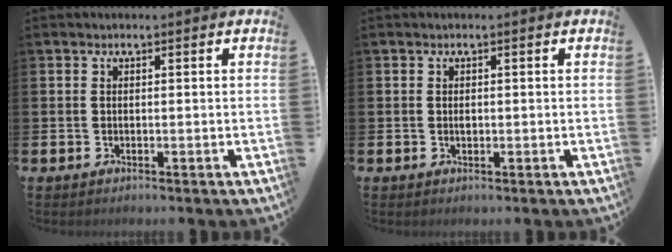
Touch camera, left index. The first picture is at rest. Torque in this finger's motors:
{"motor_torque": [0.01, 0.02, -0.01, 0.03]}